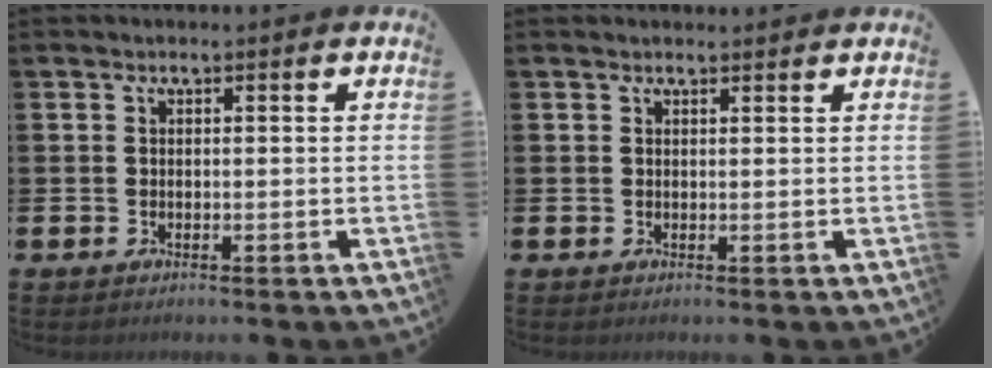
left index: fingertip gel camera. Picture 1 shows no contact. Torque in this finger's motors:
{"motor_torque": [0.37, -1.47, 0.05, 0.00]}